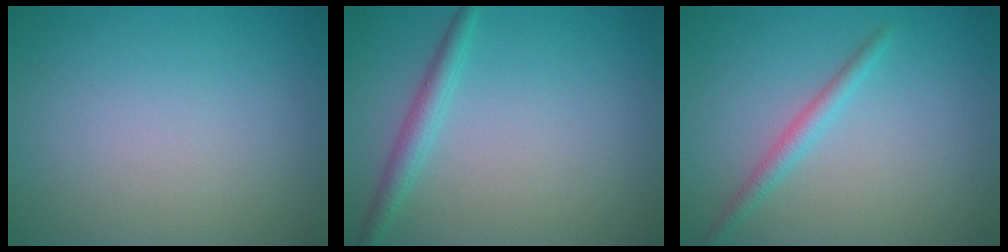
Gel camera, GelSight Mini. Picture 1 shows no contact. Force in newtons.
{"total": 2.1, "press": 2.1, "slide": 0.1}
{"total": 1.8, "press": 1.8, "slide": 0.0}